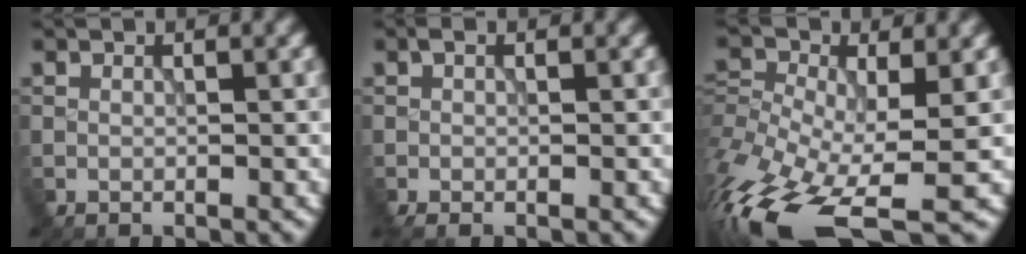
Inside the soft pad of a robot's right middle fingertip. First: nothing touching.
{"total": 1.6, "force": [-0.1, 0.6, 1.5], "torque": [-0.029, -0.002, 0.000]}
{"total": 13.4, "force": [-6.6, 5.7, 10.2], "torque": [-0.228, -0.018, -0.102]}